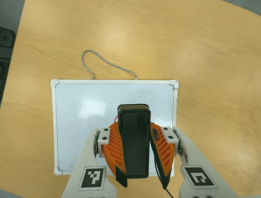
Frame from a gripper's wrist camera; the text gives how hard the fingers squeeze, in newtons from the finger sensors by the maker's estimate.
{"total": 9.2, "left": 7.6, "right": 10.9}